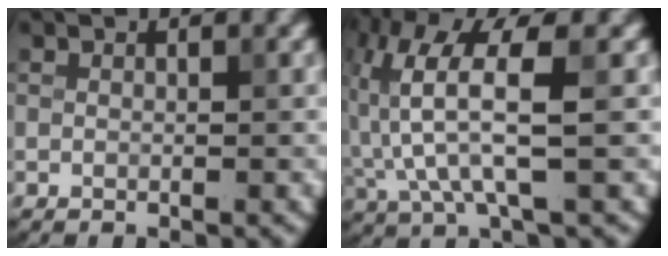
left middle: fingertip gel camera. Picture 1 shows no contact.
{"total": 6.8, "force": [0.2, 1.8, 6.5], "torque": [-0.152, 0.014, 0.004]}